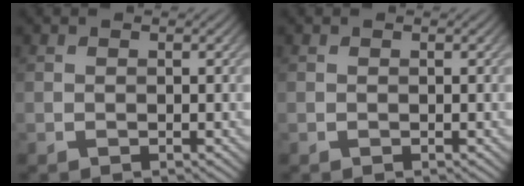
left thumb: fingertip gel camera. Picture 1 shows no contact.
{"total": 0.0}